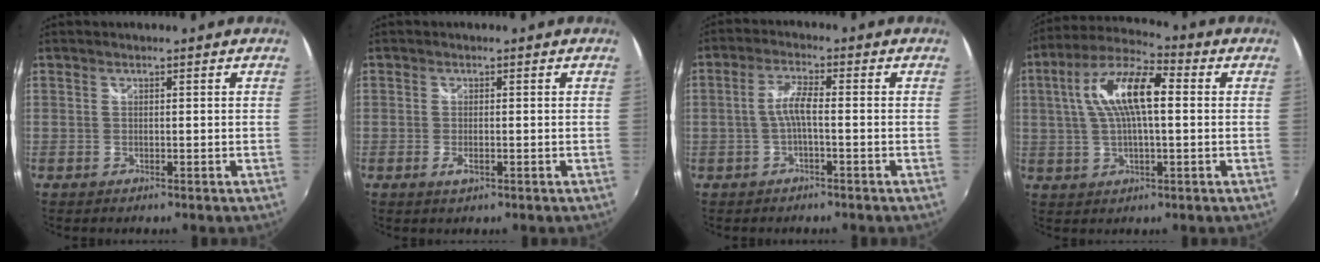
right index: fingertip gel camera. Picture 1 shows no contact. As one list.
[{"total": 1.8, "force": [-0.7, 0.7, 1.5], "torque": [-0.029, -0.006, -0.011]}, {"total": 3.7, "force": [-1.0, 0.4, 3.6], "torque": [-0.077, 0.008, -0.020]}, {"total": 13.1, "force": [2.1, 4.5, 12.2], "torque": [-0.232, 0.023, 0.032]}]